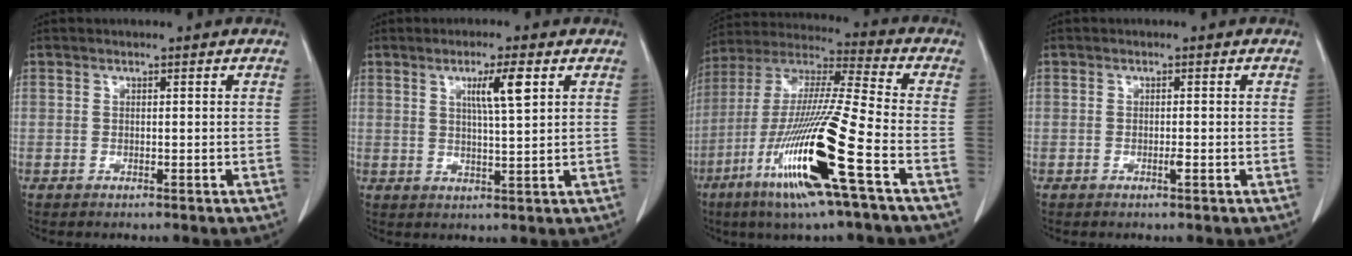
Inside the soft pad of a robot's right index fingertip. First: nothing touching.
{"total": 5.3, "force": [2.2, 0.0, 4.9], "torque": [-0.081, -0.001, 0.036]}
{"total": 19.8, "force": [-8.1, -0.3, 18.1], "torque": [-0.387, -0.036, -0.162]}
{"total": 0.8, "force": [-0.3, 0.0, 0.7], "torque": [-0.016, 0.000, -0.005]}